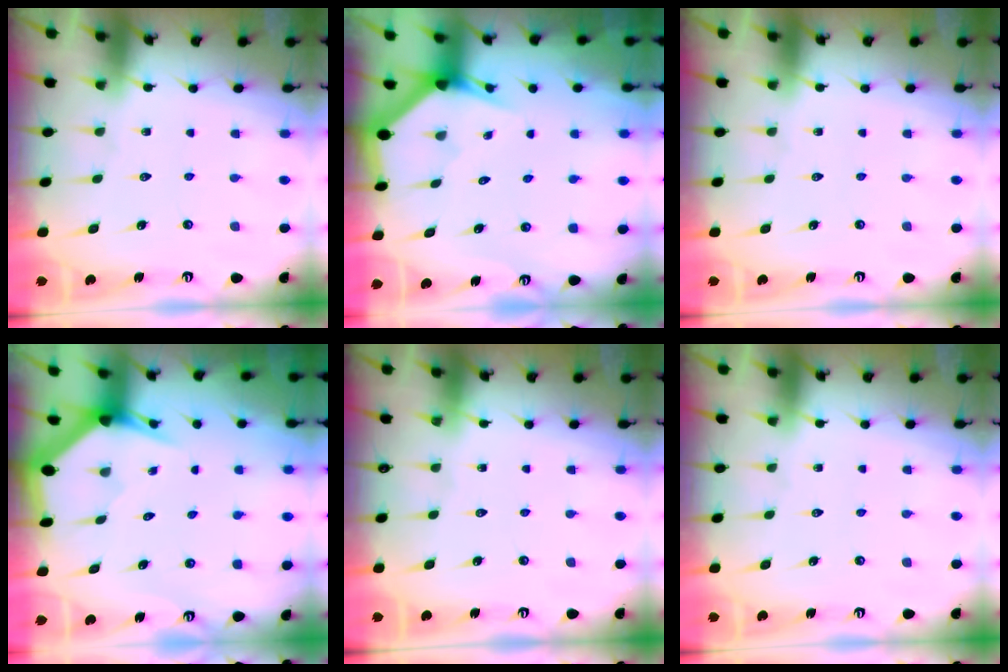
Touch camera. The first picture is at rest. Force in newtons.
{"total": 2.7, "press": 2.7, "slide": 0.2}
{"total": 0.0}
{"total": 3.1, "press": 3.1, "slide": 0.0}
{"total": 0.0}
{"total": 0.0}